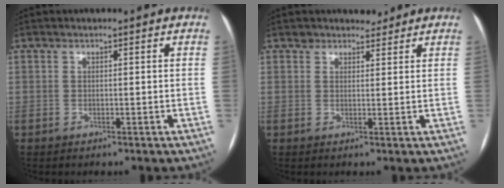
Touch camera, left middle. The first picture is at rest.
{"total": 2.3, "force": [2.0, 1.0, -0.3], "torque": [0.011, -0.001, 0.027]}